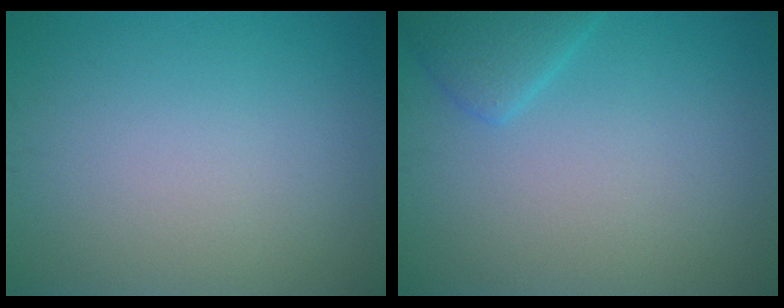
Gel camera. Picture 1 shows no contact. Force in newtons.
{"total": 2.2, "press": 2.2, "slide": 0.1}